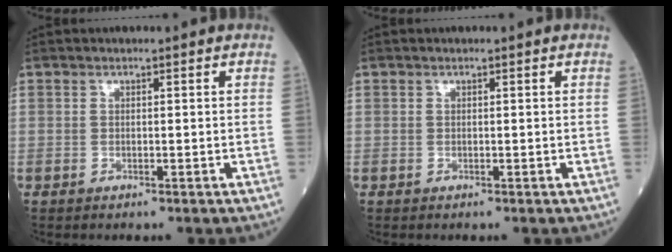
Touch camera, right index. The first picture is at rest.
{"total": 0.0}